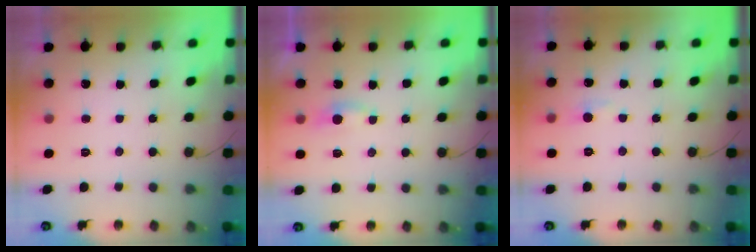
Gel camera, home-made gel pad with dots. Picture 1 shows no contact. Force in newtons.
{"total": 3.4, "press": 3.4, "slide": 0.5}
{"total": 4.7, "press": 4.7, "slide": 0.6}